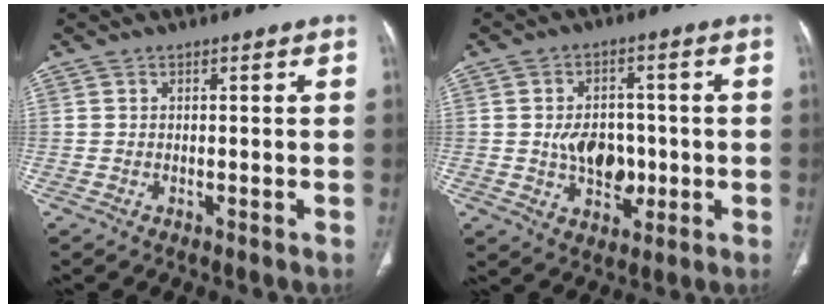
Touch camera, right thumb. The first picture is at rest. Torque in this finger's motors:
{"motor_torque": [1.87, 2.13, -0.21, 0.10, 0.04]}